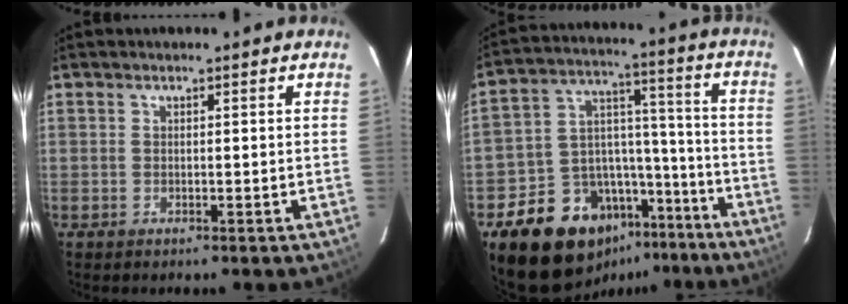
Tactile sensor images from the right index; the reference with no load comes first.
{"total": 18.8, "force": [-12.7, 12.0, 6.8], "torque": [-0.146, 0.065, -0.173]}